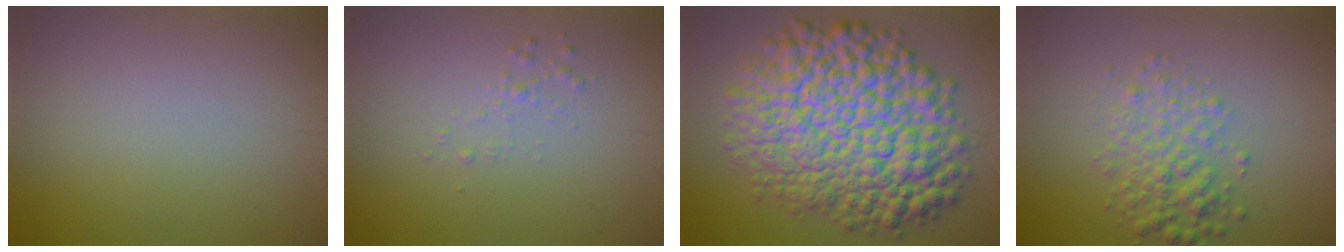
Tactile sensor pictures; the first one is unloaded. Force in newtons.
{"total": 0.7, "press": 0.7, "slide": 0.1}
{"total": 14.5, "press": 14.5, "slide": 0.3}
{"total": 3.4, "press": 3.4, "slide": 0.0}